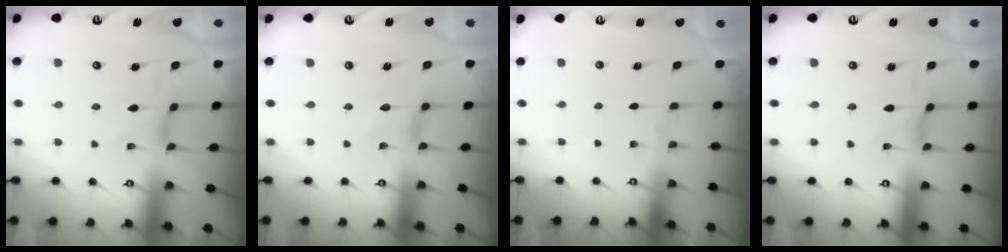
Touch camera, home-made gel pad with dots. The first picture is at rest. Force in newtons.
{"total": 0.0}
{"total": 0.0}
{"total": 0.0}